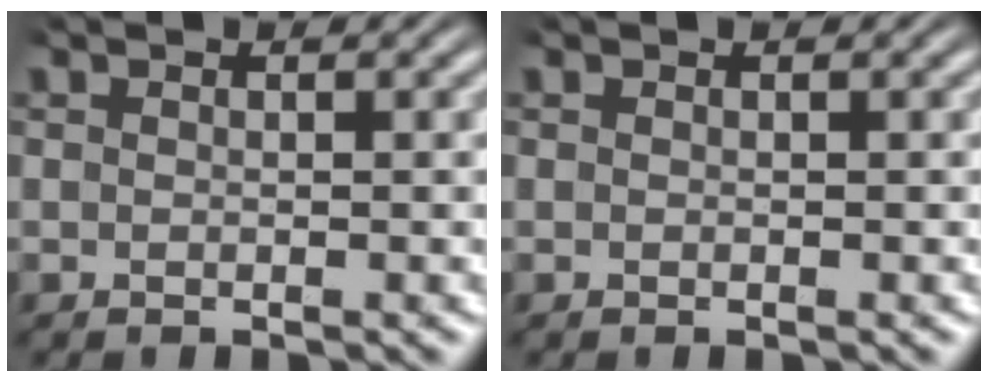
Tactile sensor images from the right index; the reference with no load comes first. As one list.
[{"total": 0.0}]